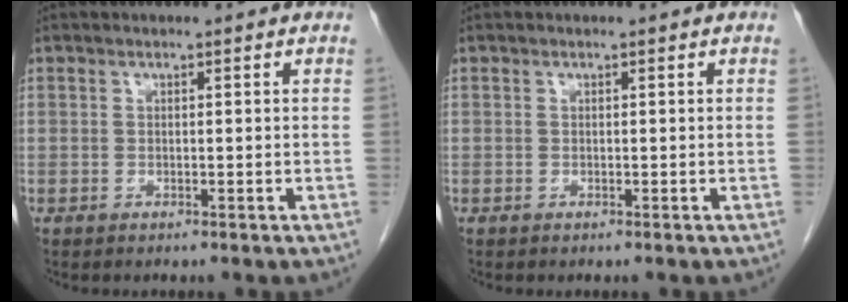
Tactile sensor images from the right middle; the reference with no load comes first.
{"total": 0.0}